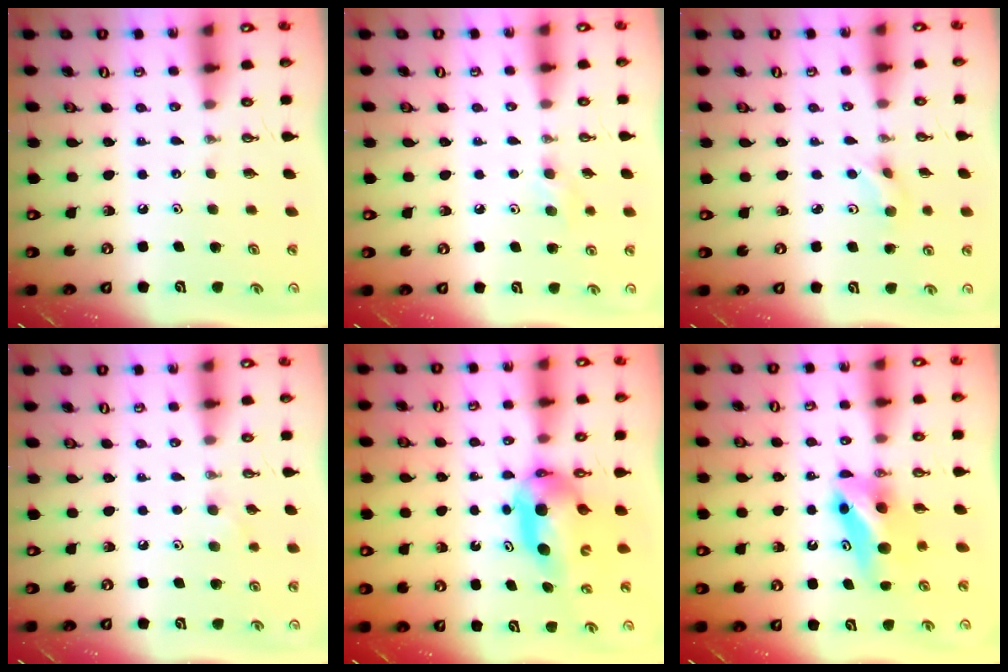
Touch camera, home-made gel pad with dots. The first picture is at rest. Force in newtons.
{"total": 8.0, "press": 6.8, "slide": 4.1}
{"total": 4.2, "press": 4.1, "slide": 1.0}
{"total": 6.7, "press": 5.8, "slide": 3.4}
{"total": 8.1, "press": 8.0, "slide": 1.0}
{"total": 7.1, "press": 6.6, "slide": 2.5}